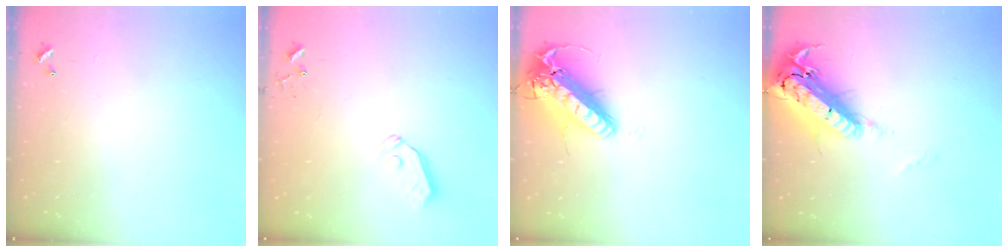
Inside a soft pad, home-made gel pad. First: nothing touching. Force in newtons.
{"total": 5.3, "press": 5.3, "slide": 0.2}
{"total": 21.1, "press": 20.8, "slide": 3.7}
{"total": 22.8, "press": 22.3, "slide": 4.6}